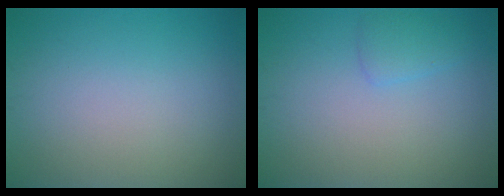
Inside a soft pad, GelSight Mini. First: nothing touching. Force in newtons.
{"total": 1.5, "press": 1.5, "slide": 0.1}